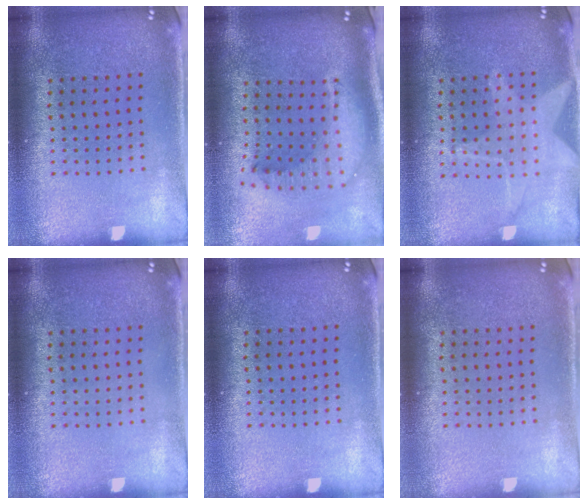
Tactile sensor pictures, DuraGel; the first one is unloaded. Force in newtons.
{"total": 2.0, "press": 1.6, "slide": 1.2}
{"total": 1.4, "press": 1.4, "slide": 0.3}
{"total": 0.0}
{"total": 0.0}
{"total": 0.0}